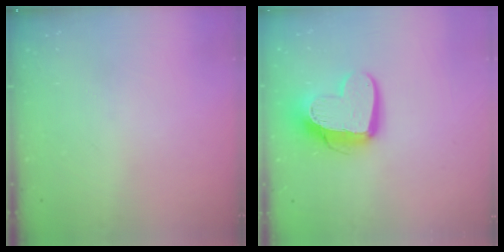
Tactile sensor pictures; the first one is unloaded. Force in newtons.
{"total": 14.9, "press": 14.8, "slide": 1.5}